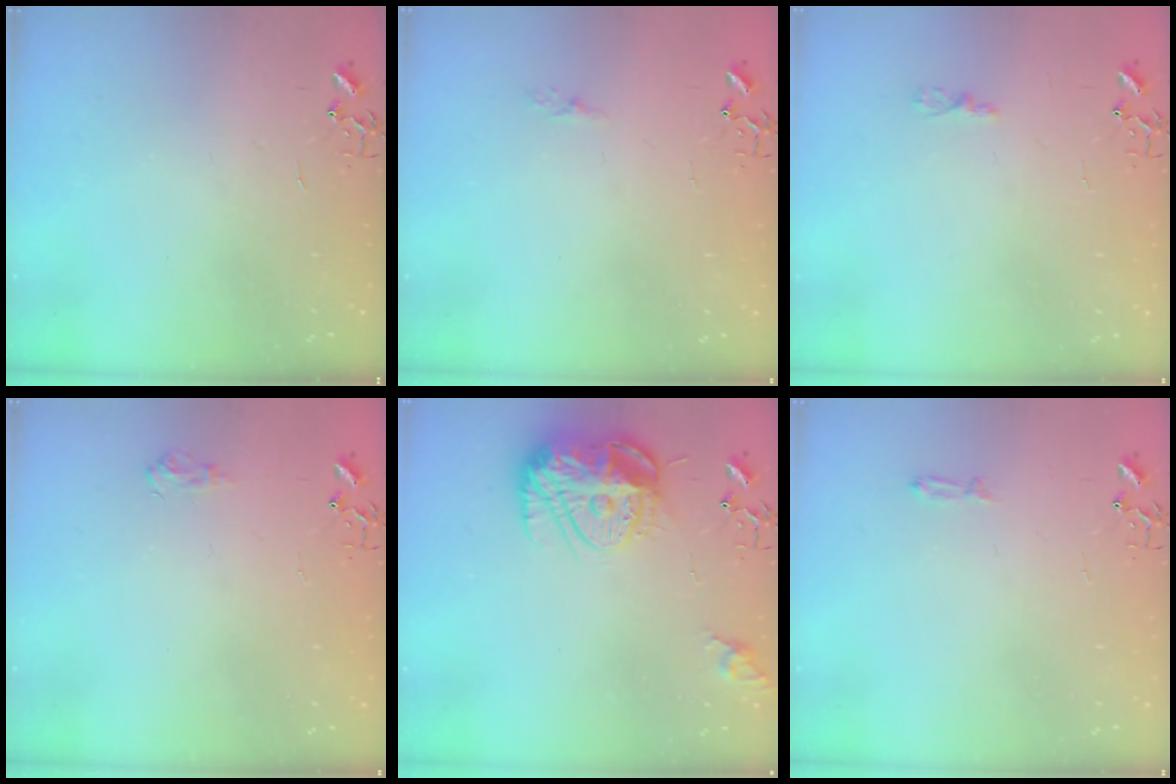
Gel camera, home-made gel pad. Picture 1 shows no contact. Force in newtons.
{"total": 3.2, "press": 3.2, "slide": 0.5}
{"total": 2.9, "press": 2.9, "slide": 0.4}
{"total": 6.3, "press": 6.3, "slide": 0.7}
{"total": 15.2, "press": 15.2, "slide": 1.5}
{"total": 3.0, "press": 2.9, "slide": 0.5}